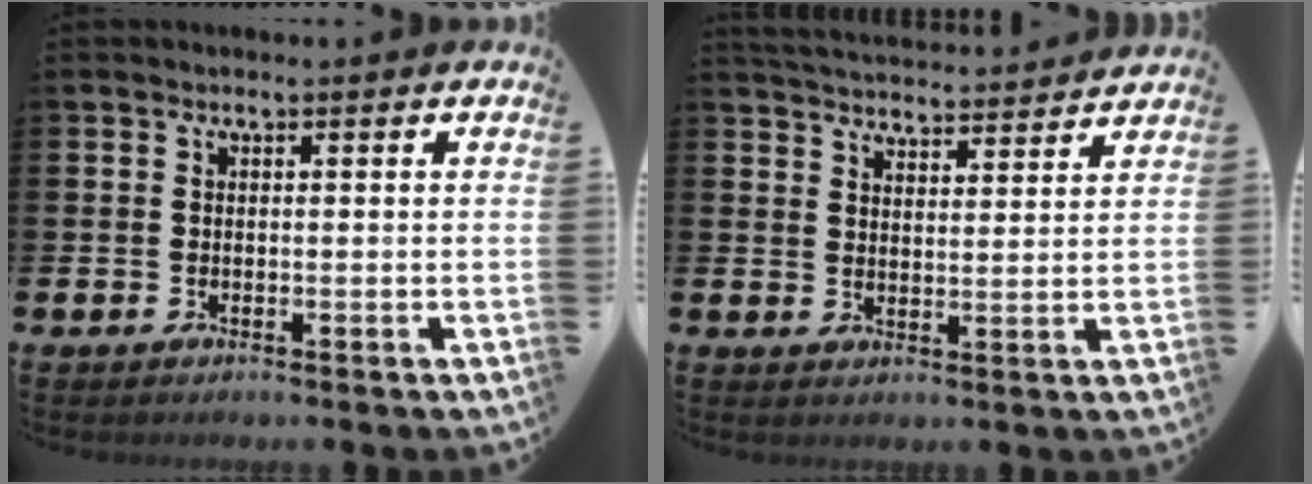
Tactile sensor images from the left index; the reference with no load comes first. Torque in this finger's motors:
{"motor_torque": [0.84, -1.30, 0.12, 0.07]}